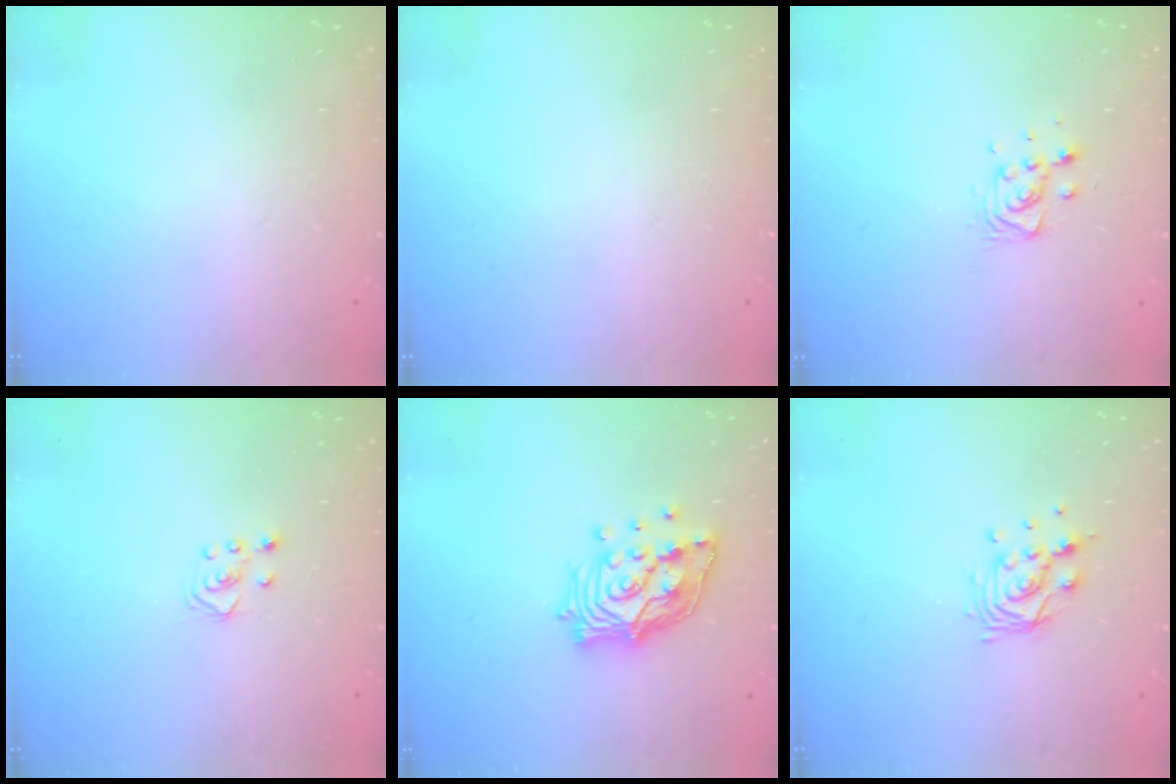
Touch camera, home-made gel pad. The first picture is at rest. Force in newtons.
{"total": 0.0}
{"total": 9.3, "press": 9.0, "slide": 2.3}
{"total": 3.6, "press": 3.6, "slide": 0.4}
{"total": 15.5, "press": 15.4, "slide": 0.9}
{"total": 9.3, "press": 9.3, "slide": 0.4}